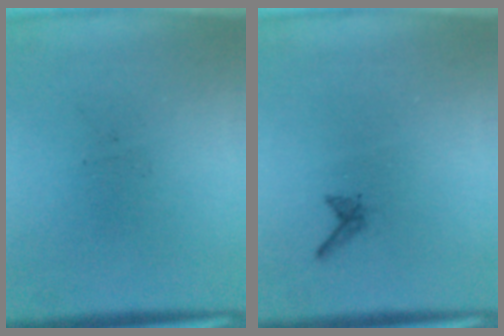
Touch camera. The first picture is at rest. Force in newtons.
{"total": 0.6}